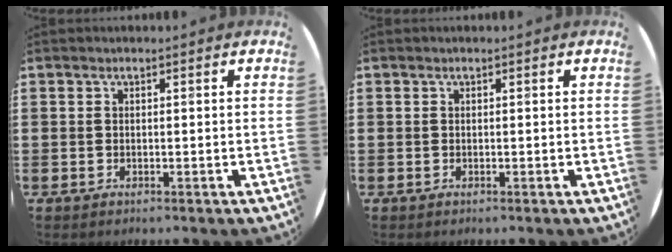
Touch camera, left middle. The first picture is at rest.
{"total": 0.0}